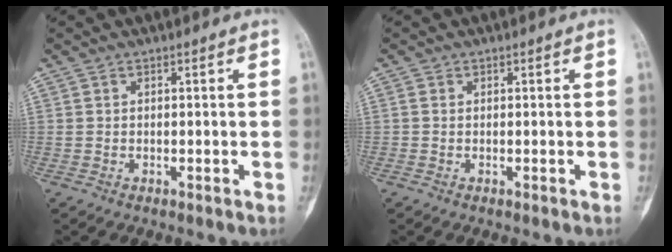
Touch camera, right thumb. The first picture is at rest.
{"total": 0.7, "force": [0.1, 0.5, 0.4], "torque": [-0.010, 0.000, 0.001]}